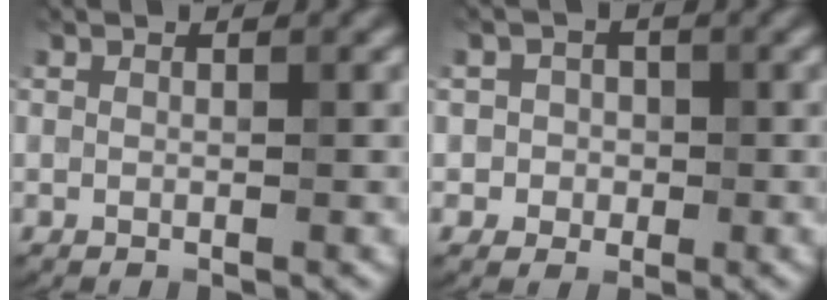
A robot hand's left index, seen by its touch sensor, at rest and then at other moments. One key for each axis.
{"total": 2.0, "fx": -0.1, "fy": 2.0, "fz": 0.4, "tx": 0.014, "ty": -0.004, "tz": -0.012}